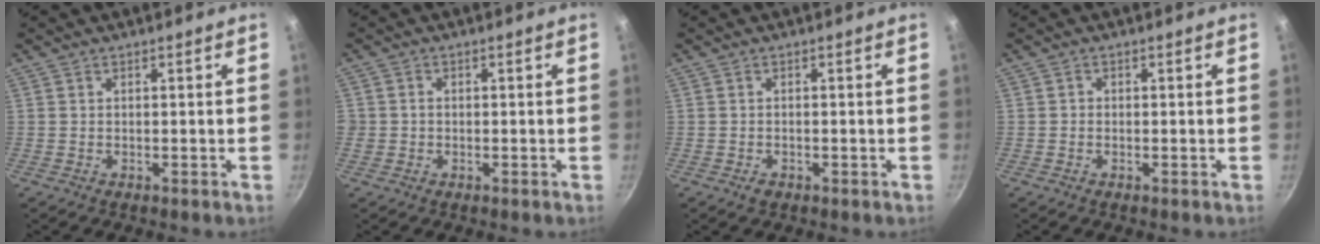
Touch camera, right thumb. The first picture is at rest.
{"total": 1.7, "force": [-0.3, 1.6, 0.4], "torque": [-0.002, 0.004, -0.006]}
{"total": 1.4, "force": [-0.7, 0.9, 0.7], "torque": [-0.015, 0.002, -0.010]}
{"total": 0.6, "force": [-0.2, 0.6, 0.1], "torque": [0.001, 0.000, -0.006]}